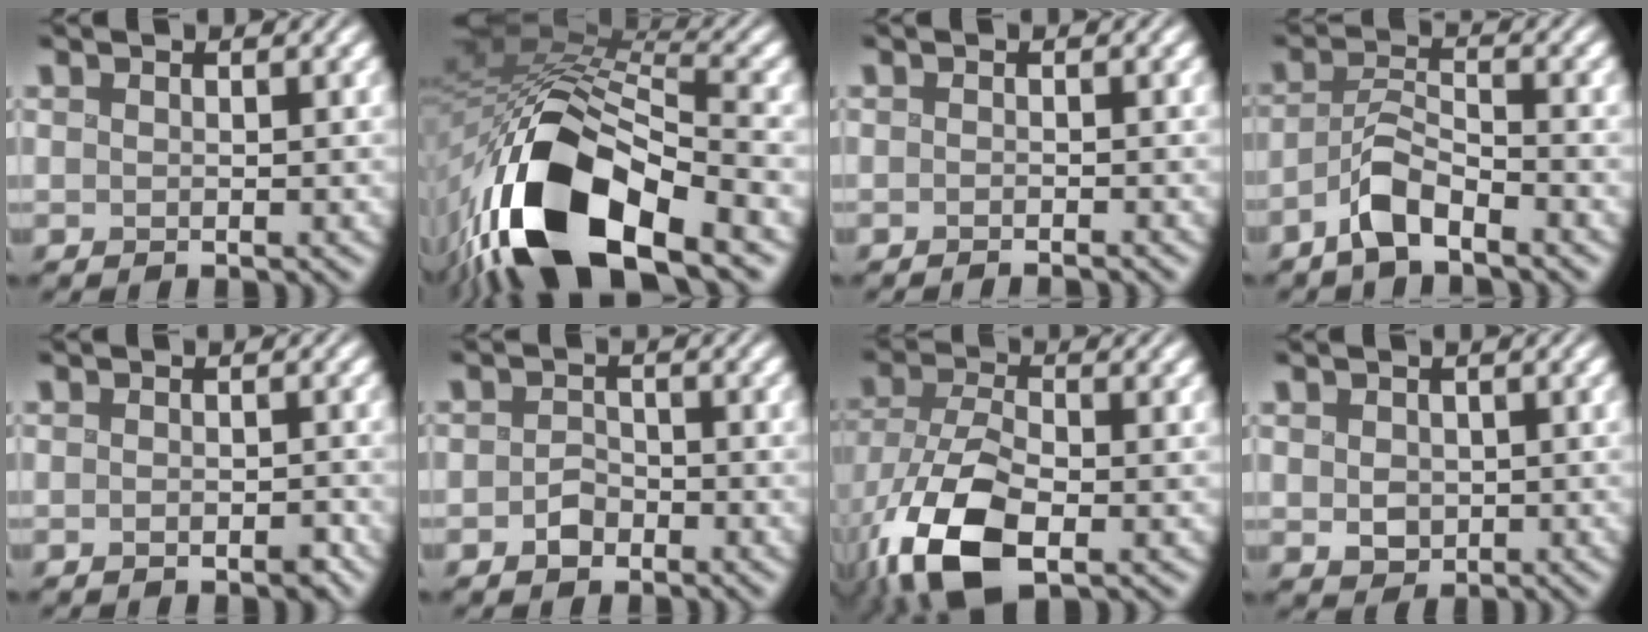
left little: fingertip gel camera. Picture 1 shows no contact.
{"total": 16.5, "force": [-8.7, 7.5, 11.9], "torque": [-0.228, 0.000, -0.169]}
{"total": 1.3, "force": [-1.2, 0.1, 0.5], "torque": [0.001, -0.001, -0.020]}
{"total": 3.8, "force": [-3.0, 1.0, 2.2], "torque": [-0.041, 0.005, -0.066]}
{"total": 1.4, "force": [-0.9, 0.7, 0.8], "torque": [-0.006, -0.004, -0.014]}
{"total": 1.9, "force": [-1.4, 1.2, 0.5], "torque": [-0.001, -0.001, -0.033]}
{"total": 11.4, "force": [-5.1, 5.7, 8.4], "torque": [-0.195, -0.026, -0.101]}
{"total": 1.8, "force": [-0.1, 1.6, 0.9], "torque": [-0.020, -0.004, -0.002]}